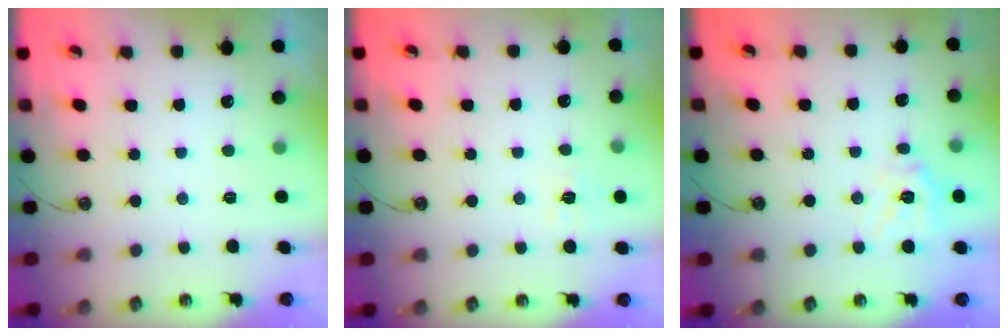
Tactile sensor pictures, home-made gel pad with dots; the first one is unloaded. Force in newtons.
{"total": 6.9, "press": 6.9, "slide": 0.6}
{"total": 12.7, "press": 12.6, "slide": 2.0}